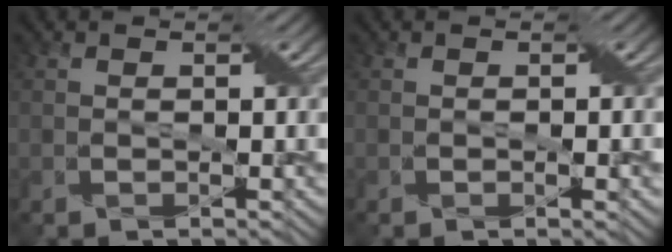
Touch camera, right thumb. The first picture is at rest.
{"total": 1.2, "force": [-0.3, 0.3, 1.1], "torque": [-0.015, 0.001, -0.005]}